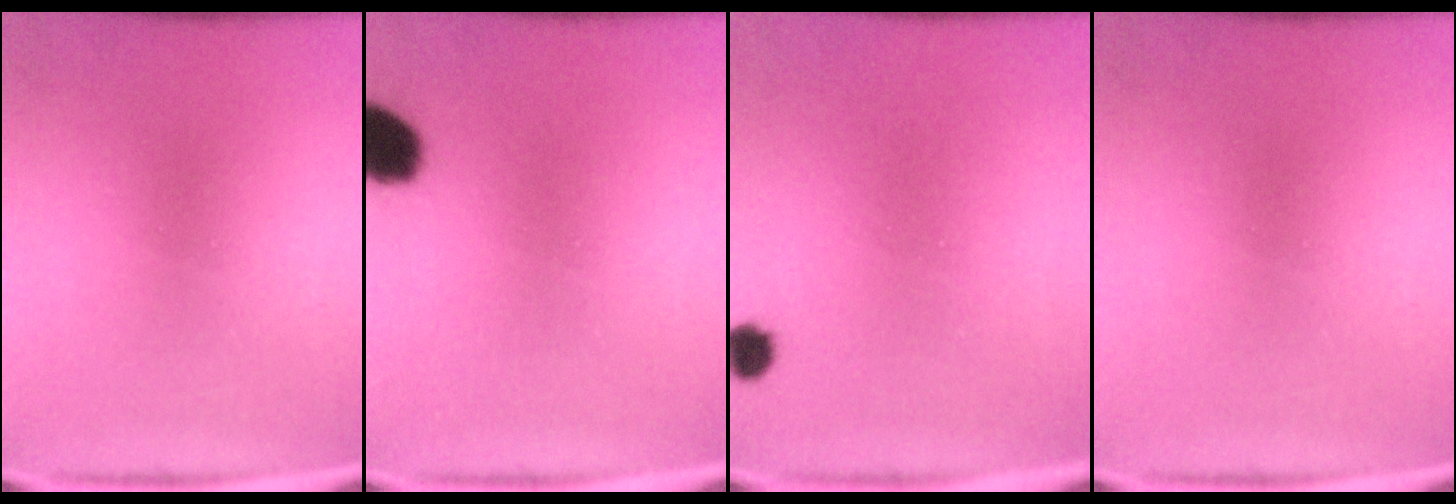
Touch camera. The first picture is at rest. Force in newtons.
{"total": 7.4}
{"total": 2.3}
{"total": 0.0}